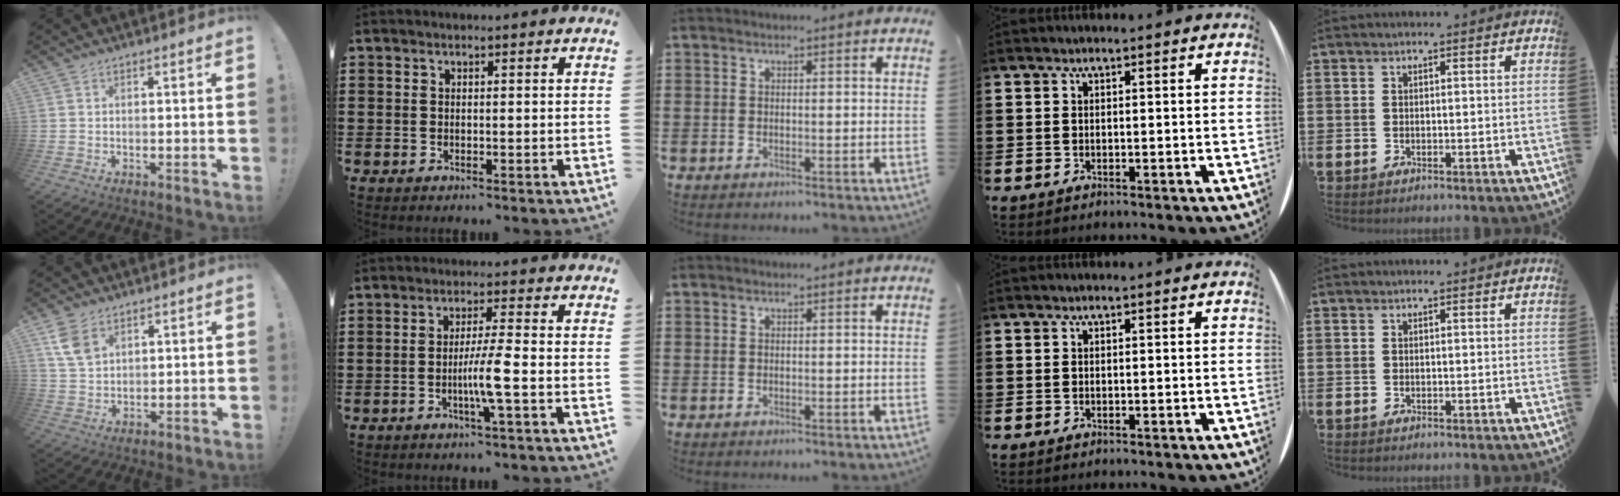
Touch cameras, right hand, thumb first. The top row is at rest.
{"thumb": {"total": 7.5, "force": [3.9, 4.9, 4.2], "torque": [-0.072, -0.013, 0.075]}, "index": {"total": 5.5, "force": [-1.5, -0.4, 5.3], "torque": [-0.098, -0.012, -0.033]}}